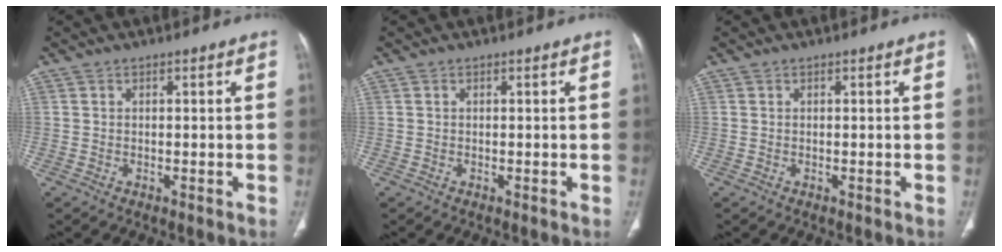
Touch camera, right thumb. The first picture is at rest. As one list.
[{"total": 0.0}, {"total": 0.0}]